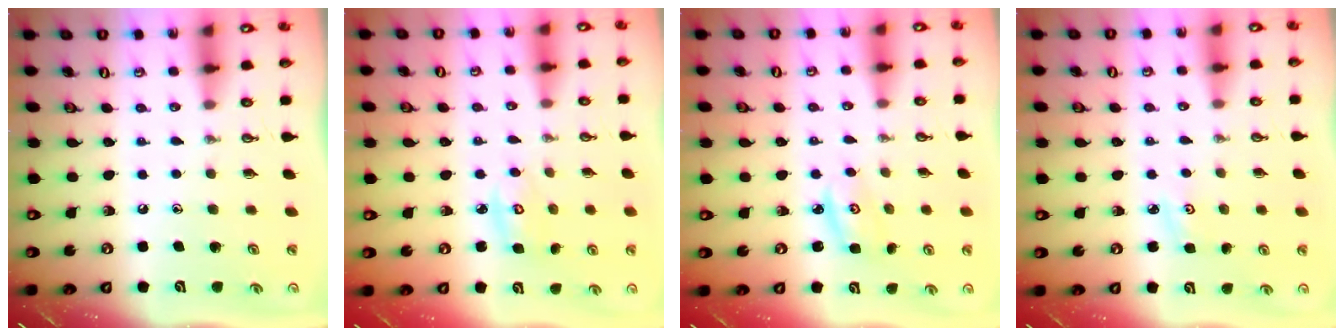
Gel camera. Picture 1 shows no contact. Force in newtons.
{"total": 3.7, "press": 3.7, "slide": 0.5}
{"total": 2.7, "press": 2.6, "slide": 0.3}
{"total": 2.7, "press": 2.6, "slide": 0.4}